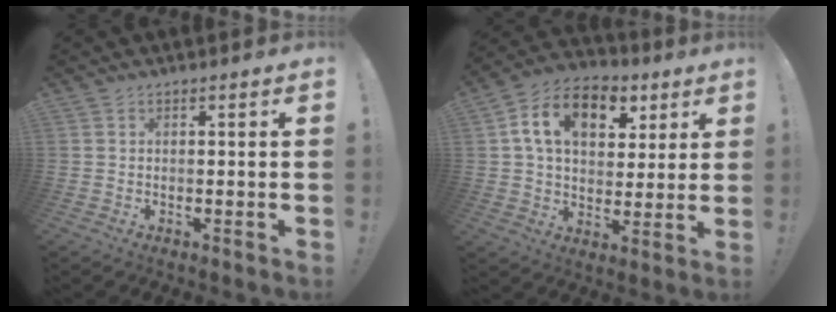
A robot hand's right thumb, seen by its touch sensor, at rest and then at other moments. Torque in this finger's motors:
{"motor_torque": [1.79, 1.79, 0.72, 0.24, 0.11]}